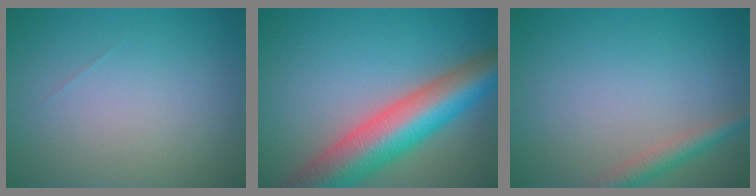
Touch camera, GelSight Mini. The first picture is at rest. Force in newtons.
{"total": 10.5, "press": 10.4, "slide": 0.6}
{"total": 2.4, "press": 2.4, "slide": 0.1}